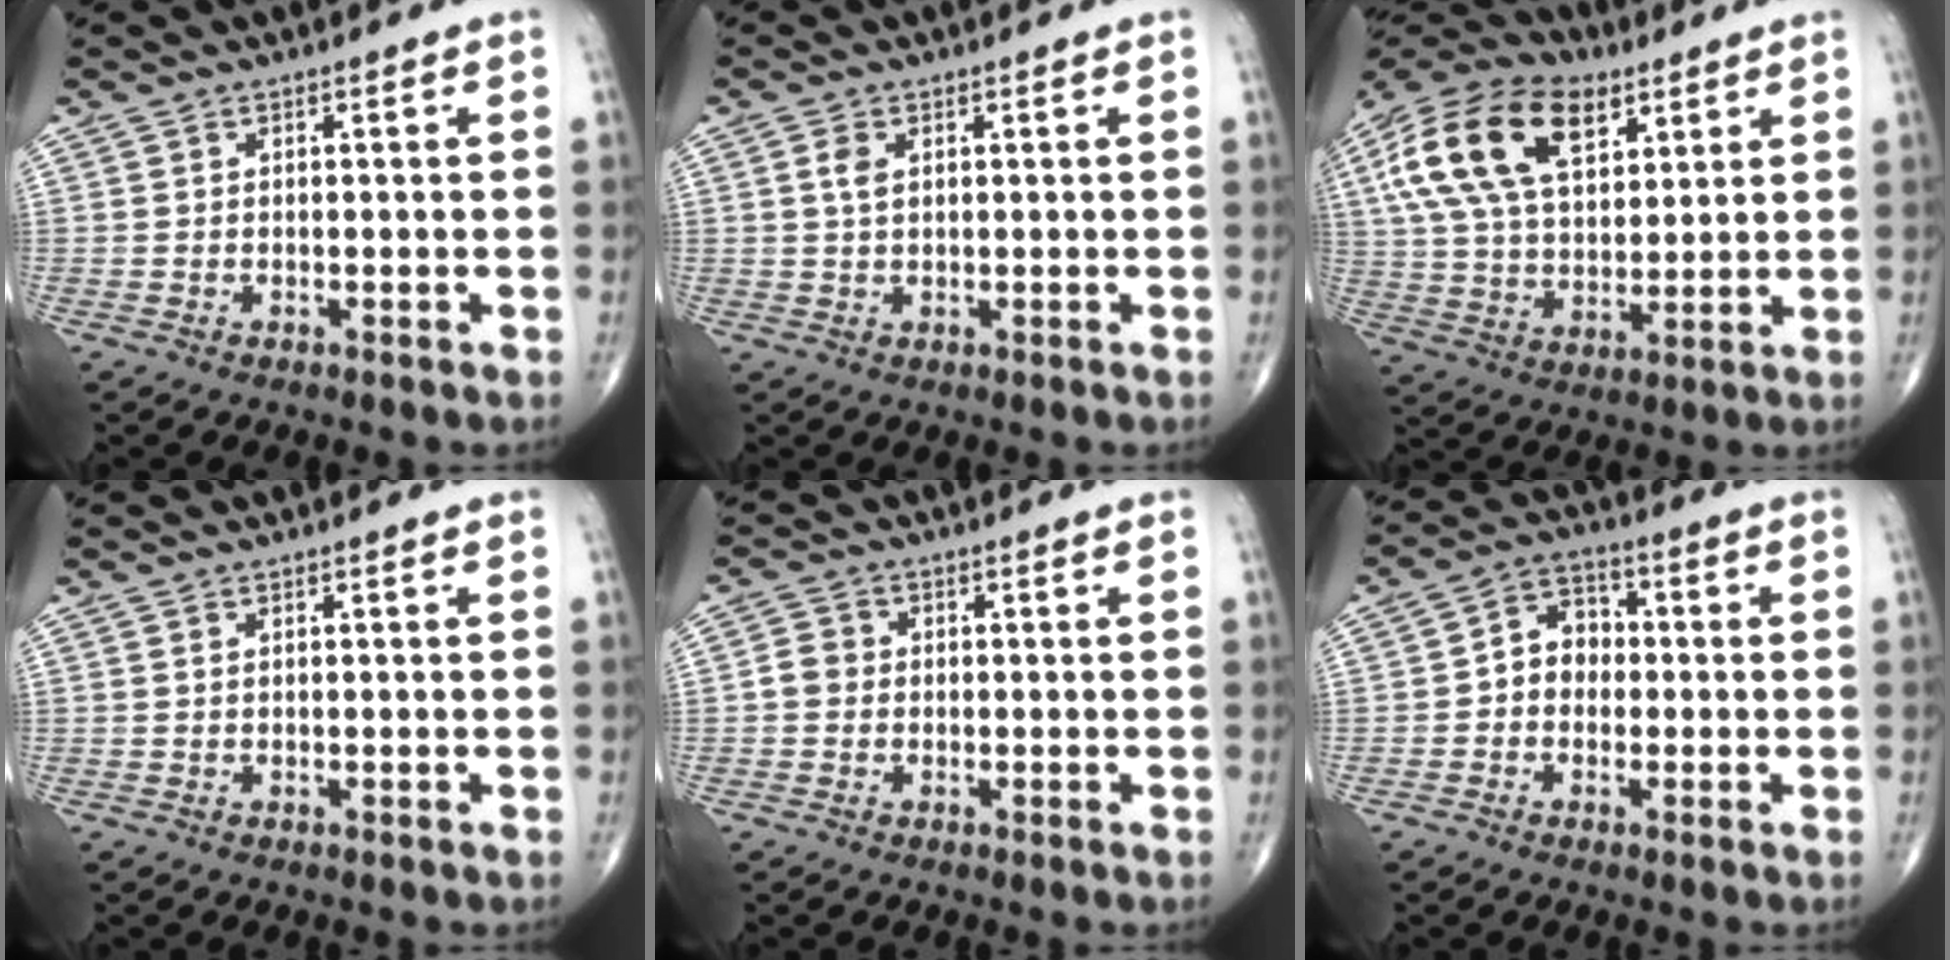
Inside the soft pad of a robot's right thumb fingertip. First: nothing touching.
{"total": 2.5, "force": [0.8, 1.4, 1.9], "torque": [-0.036, 0.002, 0.017]}
{"total": 21.6, "force": [8.7, 12.3, 15.5], "torque": [-0.286, -0.001, 0.153]}
{"total": 0.0}
{"total": 2.7, "force": [-0.3, 2.4, 1.2], "torque": [-0.012, 0.007, -0.012]}
{"total": 6.7, "force": [-0.4, 5.5, 3.8], "torque": [-0.034, 0.027, -0.022]}